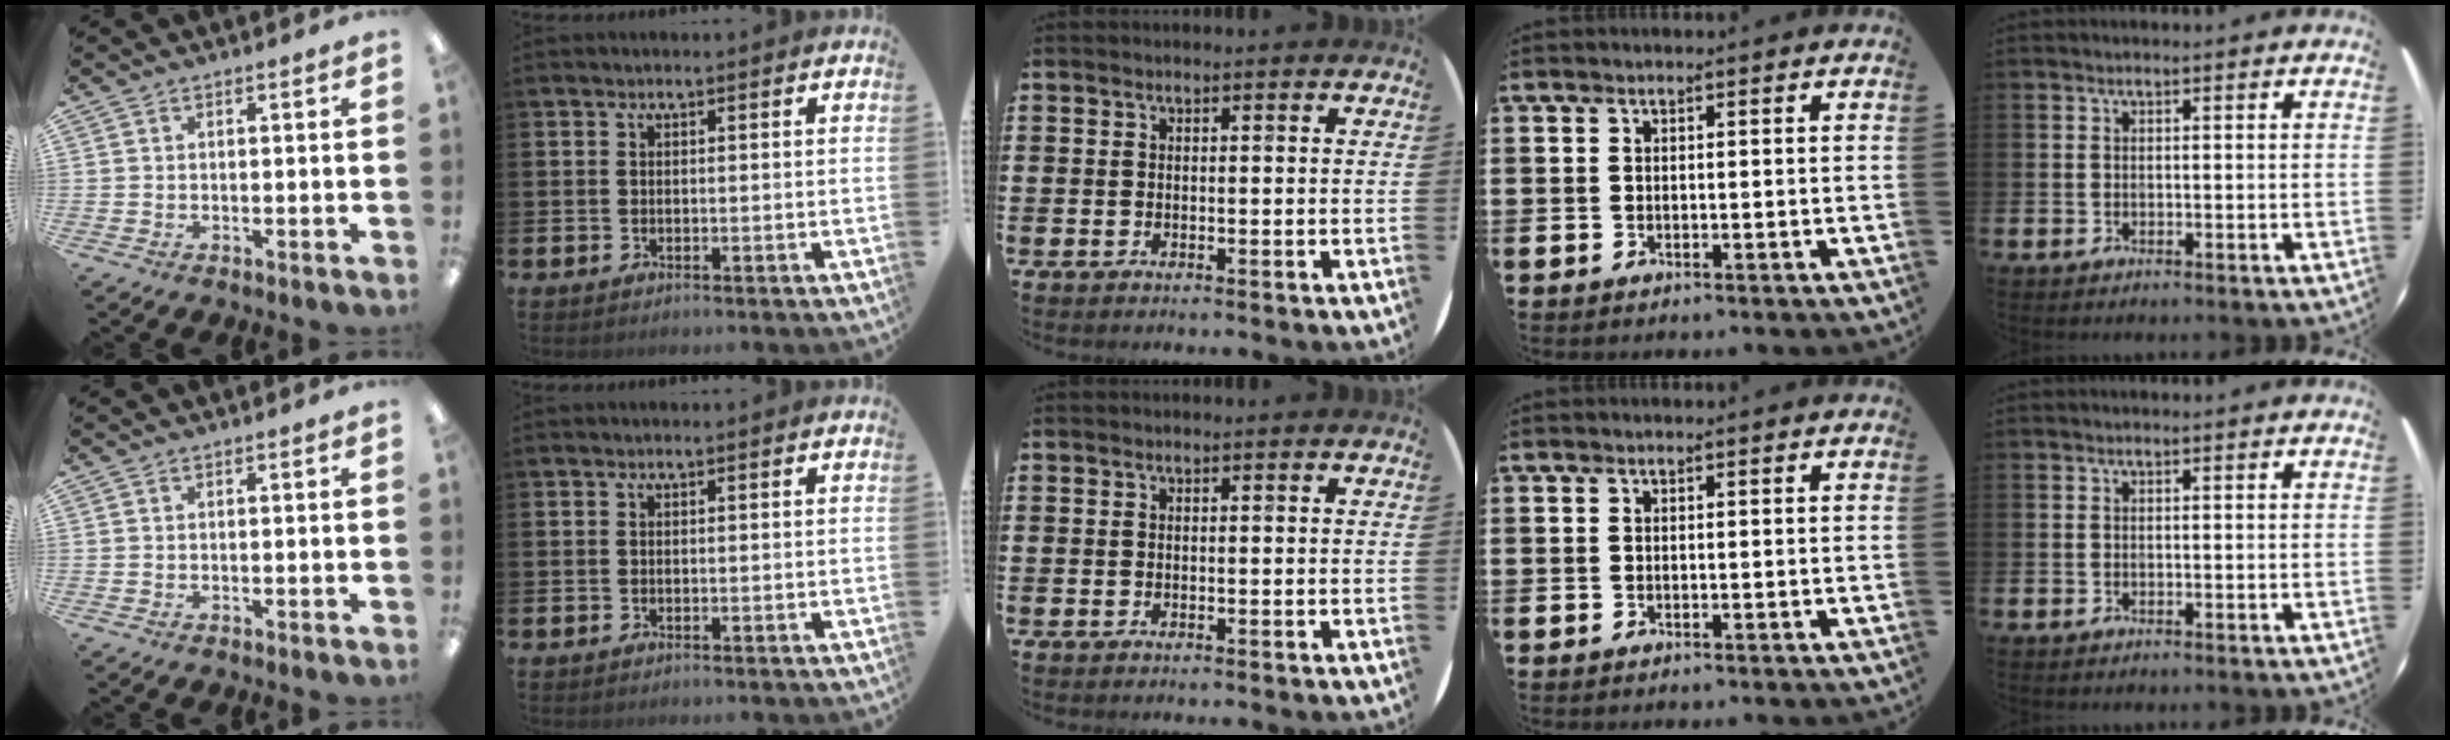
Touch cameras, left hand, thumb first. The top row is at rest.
{}